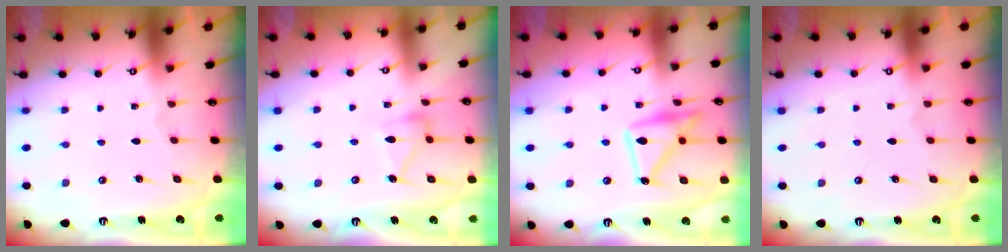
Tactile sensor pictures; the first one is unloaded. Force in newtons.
{"total": 10.4, "press": 10.4, "slide": 0.6}
{"total": 16.3, "press": 16.3, "slide": 1.1}
{"total": 3.9, "press": 3.9, "slide": 0.1}